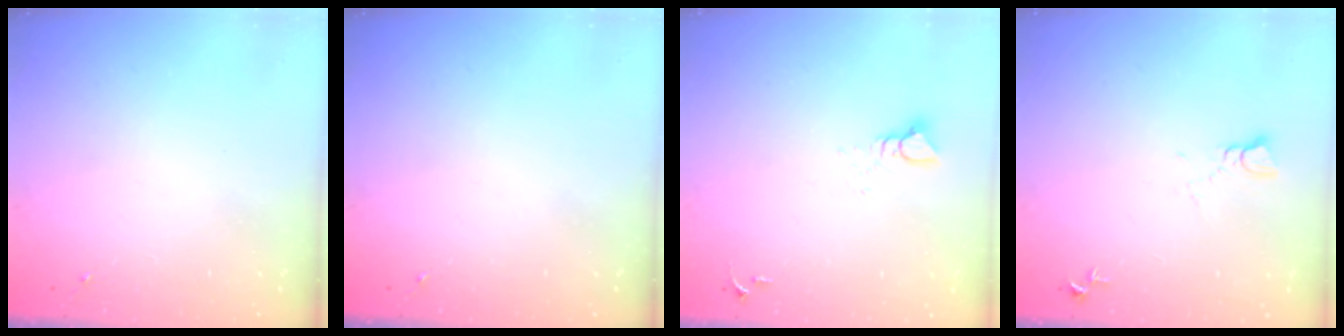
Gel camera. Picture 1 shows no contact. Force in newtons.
{"total": 0.0}
{"total": 3.9, "press": 3.9, "slide": 0.4}
{"total": 3.3, "press": 3.3, "slide": 0.3}